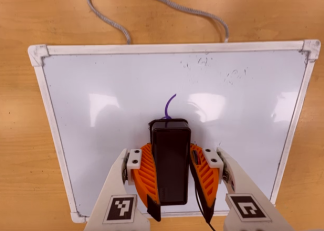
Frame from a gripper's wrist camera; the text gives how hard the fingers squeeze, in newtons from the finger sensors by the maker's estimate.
{"total": 14.5, "left": 14.4, "right": 14.6}